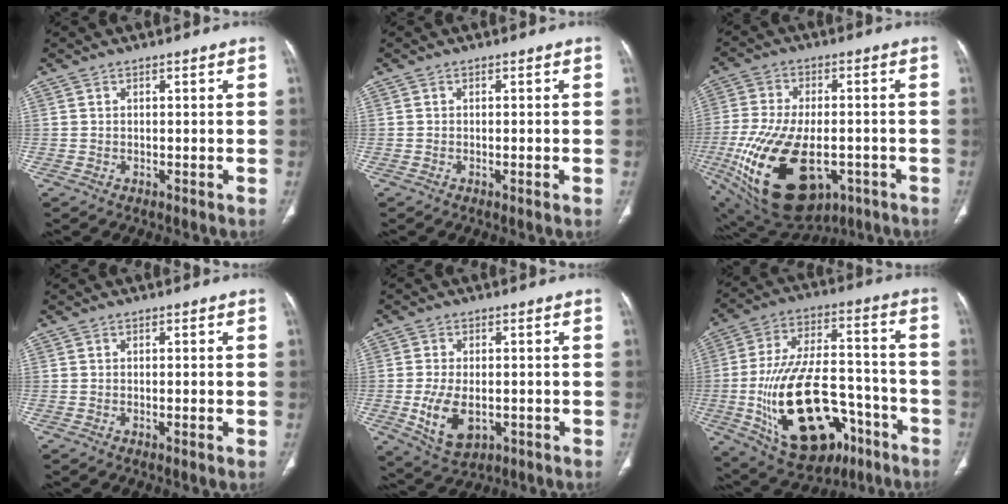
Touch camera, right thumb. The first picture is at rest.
{"total": 1.0, "force": [-0.3, 0.1, 0.9], "torque": [-0.015, -0.002, -0.003]}
{"total": 24.4, "force": [-7.5, 13.7, 18.7], "torque": [-0.404, -0.017, -0.103]}
{"total": 1.4, "force": [-0.4, 0.2, 1.4], "torque": [-0.021, -0.003, -0.005]}
{"total": 8.7, "force": [-2.0, 5.2, 6.8], "torque": [-0.125, -0.005, -0.020]}
{"total": 26.7, "force": [-9.5, 14.6, 20.2], "torque": [-0.375, 0.040, -0.133]}